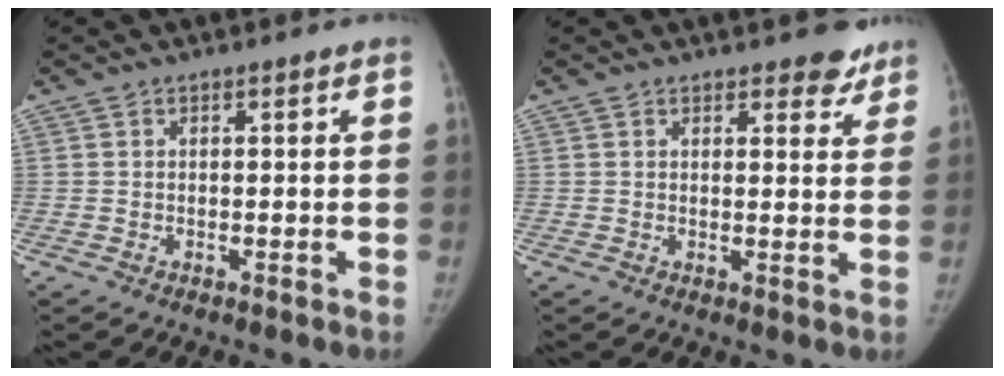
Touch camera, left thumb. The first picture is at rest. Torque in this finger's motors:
{"motor_torque": [2.29, 0.90, 0.95, -0.78, -0.02]}